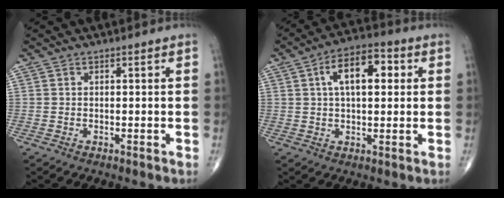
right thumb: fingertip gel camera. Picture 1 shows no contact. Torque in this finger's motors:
{"motor_torque": [0.81, 1.97, 0.84, 0.25, 0.33]}